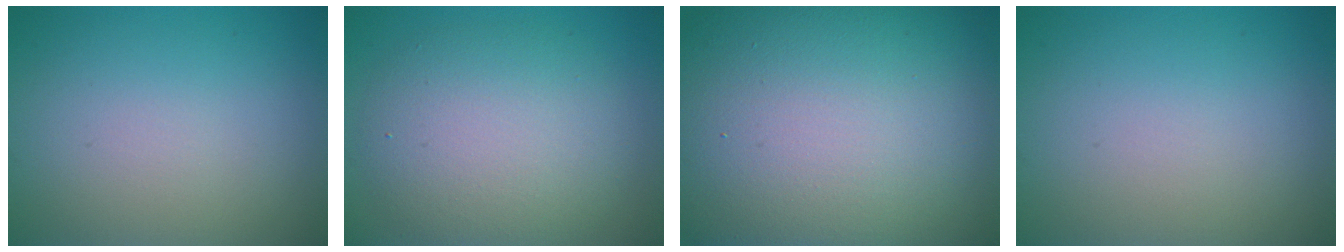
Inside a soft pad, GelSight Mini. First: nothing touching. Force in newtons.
{"total": 6.7, "press": 6.7, "slide": 0.9}
{"total": 22.9, "press": 22.9, "slide": 1.3}
{"total": 0.0}